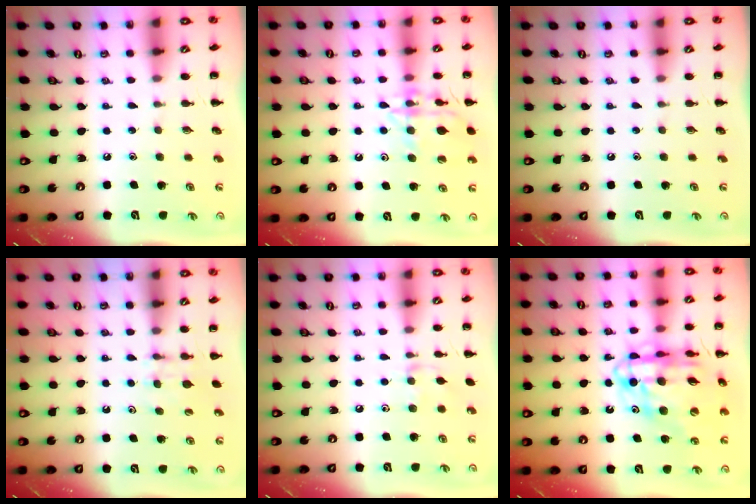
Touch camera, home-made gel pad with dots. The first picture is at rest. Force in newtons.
{"total": 15.5, "press": 15.4, "slide": 1.6}
{"total": 0.0}
{"total": 4.8, "press": 4.5, "slide": 1.5}
{"total": 4.4, "press": 4.3, "slide": 1.0}
{"total": 18.2, "press": 17.7, "slide": 4.5}